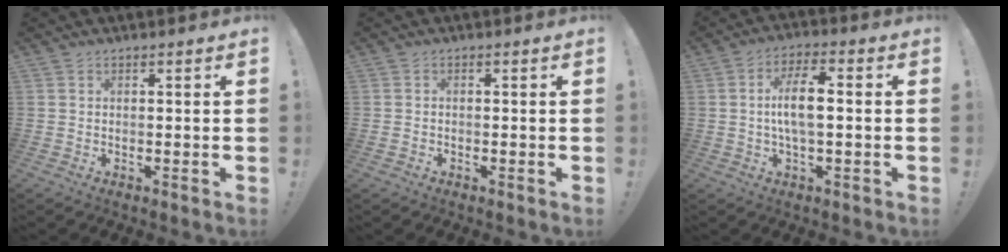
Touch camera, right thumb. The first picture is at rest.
{"total": 0.8, "force": [-0.7, 0.4, 0.0], "torque": [0.001, 0.003, -0.011]}
{"total": 9.5, "force": [0.1, 3.3, 8.9], "torque": [-0.162, 0.007, -0.002]}